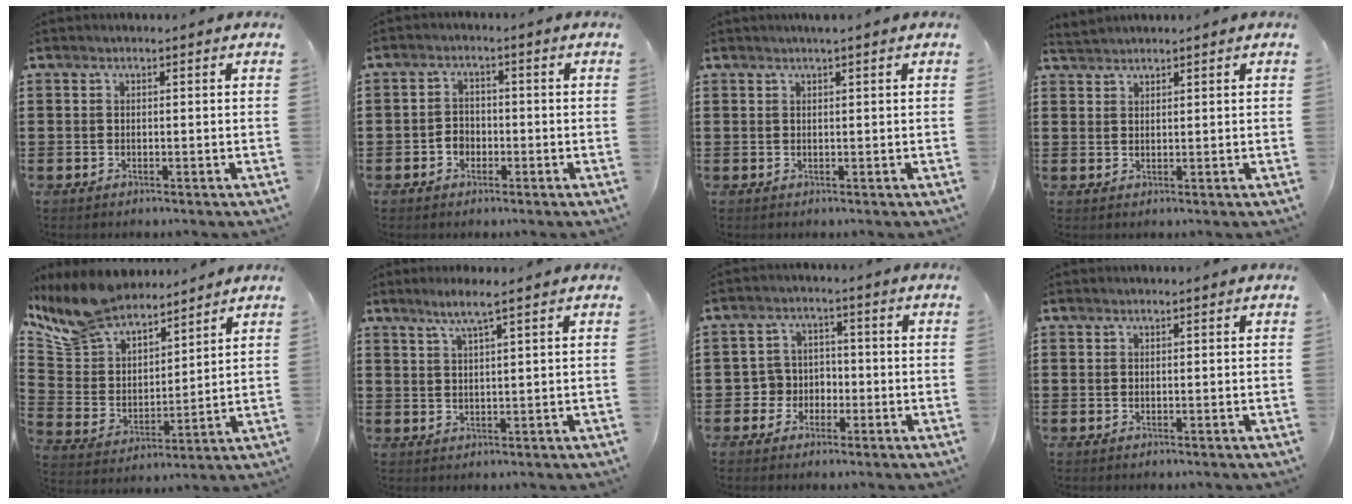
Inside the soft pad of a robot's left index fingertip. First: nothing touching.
{"total": 2.3, "force": [-0.9, 1.9, 0.9], "torque": [-0.023, 0.003, -0.021]}
{"total": 1.0, "force": [0.8, -0.1, 0.7], "torque": [-0.013, -0.001, 0.014]}
{"total": 1.6, "force": [1.6, 0.1, 0.0], "torque": [-0.004, 0.003, 0.032]}
{"total": 10.0, "force": [9.4, 3.1, 1.6], "torque": [-0.082, -0.058, 0.178]}
{"total": 3.3, "force": [2.2, -0.3, 2.4], "torque": [-0.051, 0.002, 0.038]}
{"total": 3.8, "force": [-1.4, 3.4, 0.9], "torque": [-0.030, 0.007, -0.031]}
{"total": 0.0}